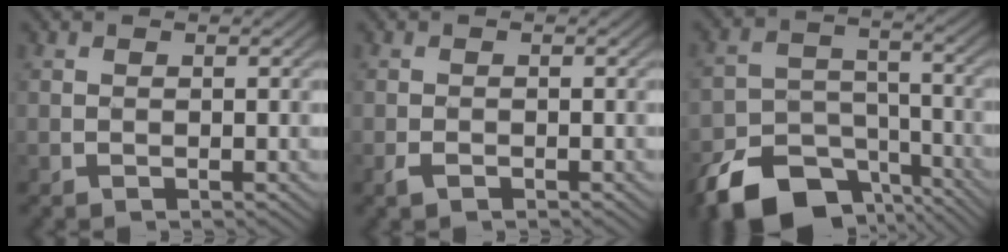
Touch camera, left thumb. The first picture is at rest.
{"total": 1.3, "force": [-0.8, 0.6, 0.8], "torque": [-0.019, -0.003, -0.016]}
{"total": 13.2, "force": [-9.0, 7.4, 6.3], "torque": [-0.131, -0.020, -0.154]}